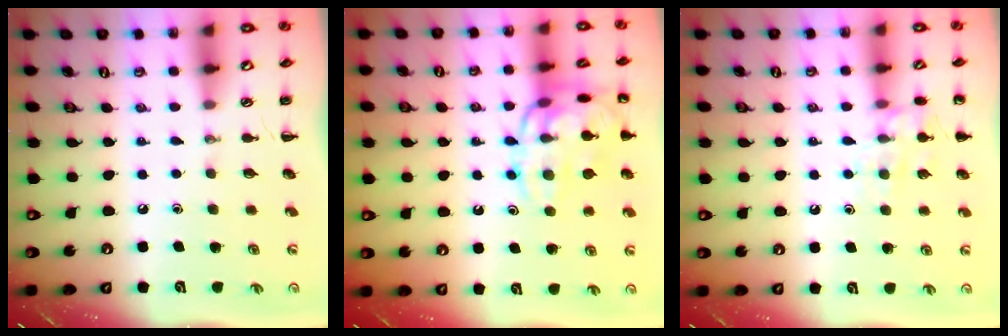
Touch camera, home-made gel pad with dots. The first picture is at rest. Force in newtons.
{"total": 17.4, "press": 17.4, "slide": 0.7}
{"total": 10.3, "press": 10.2, "slide": 0.8}